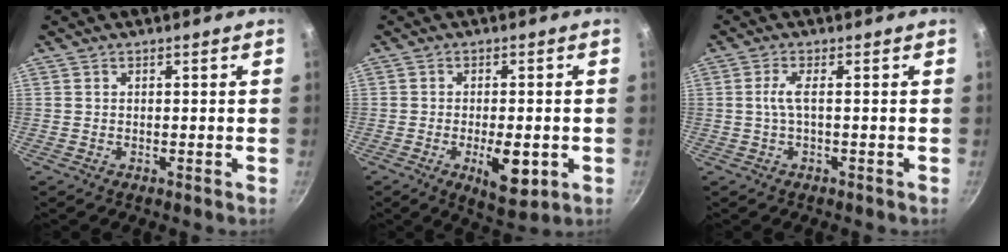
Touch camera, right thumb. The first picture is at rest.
{"total": 8.5, "force": [-2.3, 3.4, 7.4], "torque": [-0.097, 0.000, -0.025]}
{"total": 2.7, "force": [-0.2, 0.3, 2.7], "torque": [-0.067, 0.004, -0.003]}